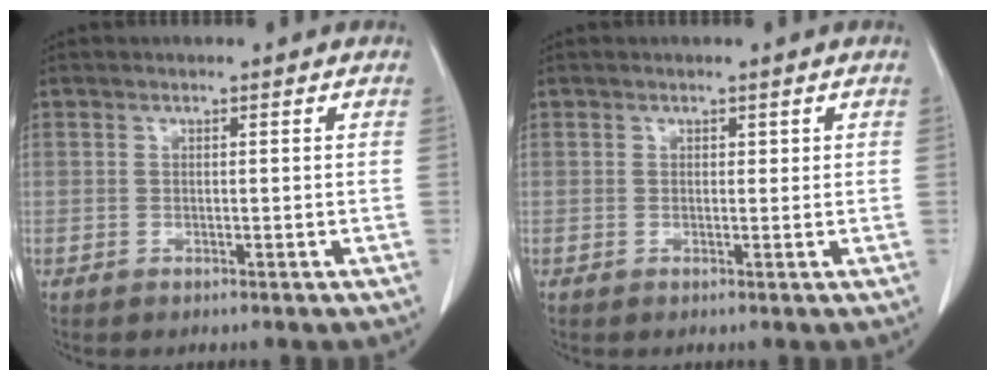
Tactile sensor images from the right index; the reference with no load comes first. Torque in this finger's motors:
{"motor_torque": [-0.03, -0.02, 0.00, -0.01]}